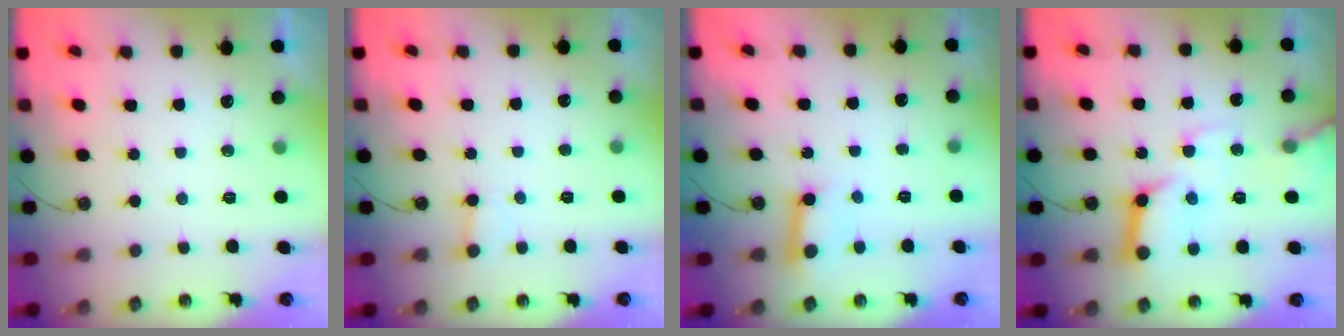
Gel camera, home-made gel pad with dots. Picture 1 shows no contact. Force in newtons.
{"total": 2.5, "press": 2.5, "slide": 0.1}
{"total": 8.7, "press": 8.7, "slide": 0.5}
{"total": 17.0, "press": 16.9, "slide": 2.4}